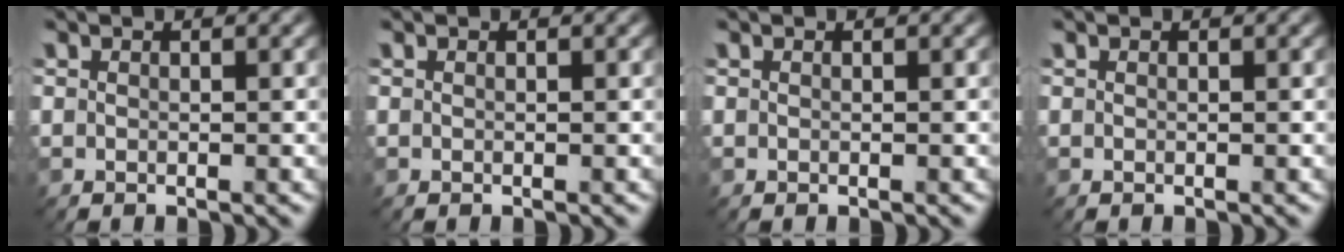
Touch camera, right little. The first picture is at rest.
{"total": 0.0}
{"total": 0.0}
{"total": 0.0}